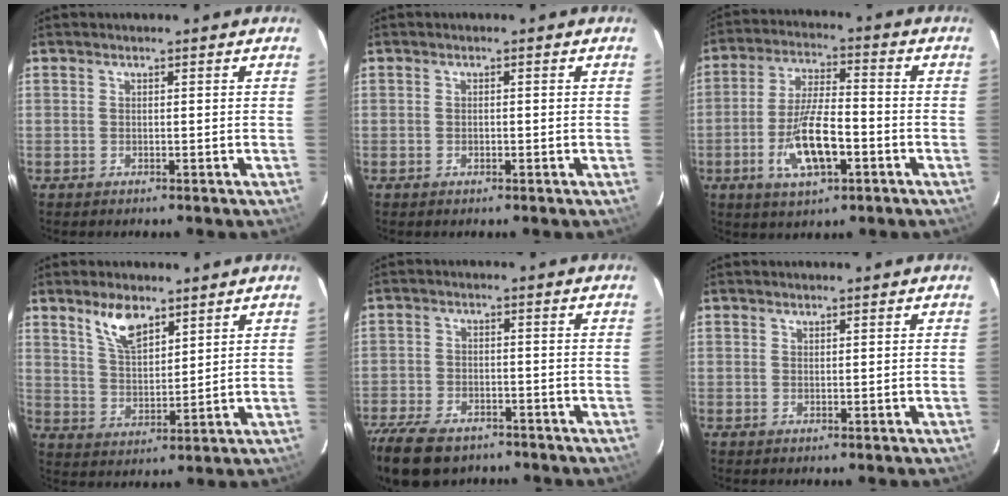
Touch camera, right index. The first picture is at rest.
{"total": 0.6, "force": [-0.2, 0.5, 0.2], "torque": [-0.003, 0.001, -0.003]}
{"total": 11.4, "force": [-4.2, 3.8, 9.9], "torque": [-0.198, -0.007, -0.070]}
{"total": 7.7, "force": [5.2, 3.2, 4.6], "torque": [-0.081, 0.003, 0.105]}
{"total": 14.1, "force": [-10.5, 6.8, 6.6], "torque": [-0.176, -0.028, -0.181]}
{"total": 0.0}